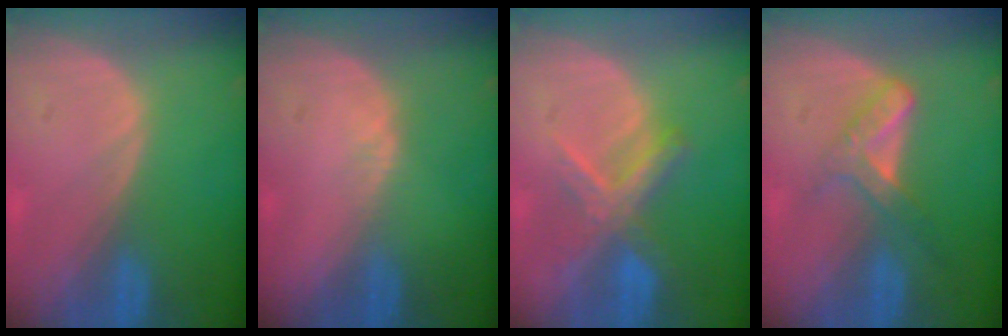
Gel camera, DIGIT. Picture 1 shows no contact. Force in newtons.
{"total": 1.0, "press": 0.7, "slide": 0.6}
{"total": 6.7, "press": 6.1, "slide": 2.9}
{"total": 5.4, "press": 4.7, "slide": 2.7}